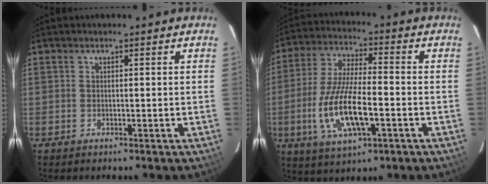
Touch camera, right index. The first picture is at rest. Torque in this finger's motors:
{"motor_torque": [1.03, -1.01, 0.77, 0.21]}